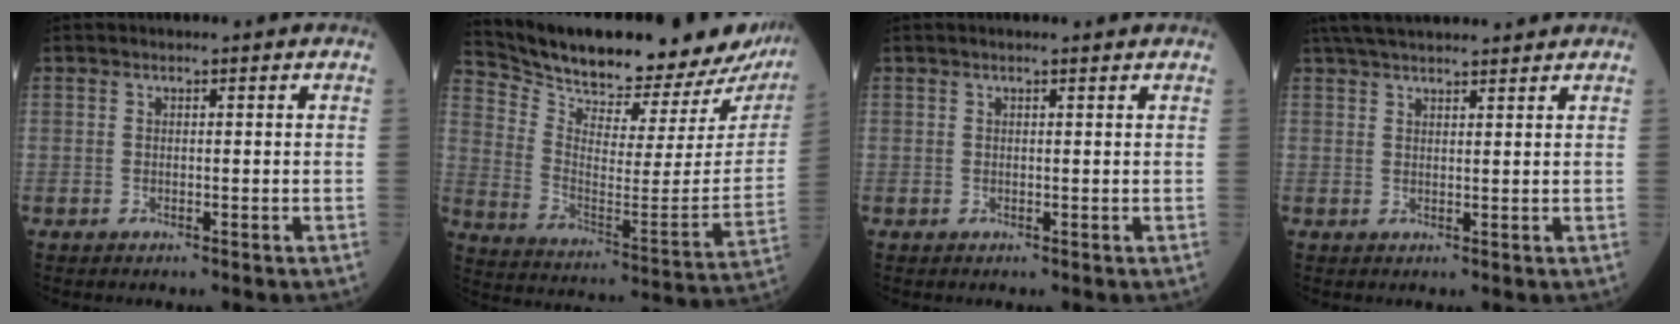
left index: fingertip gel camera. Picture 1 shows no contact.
{"total": 28.3, "force": [26.1, 5.5, 9.2], "torque": [-0.169, -0.088, 0.354]}
{"total": 1.7, "force": [1.5, -0.1, 0.8], "torque": [-0.013, 0.011, 0.021]}
{"total": 11.2, "force": [9.9, 1.4, 5.0], "torque": [-0.086, 0.041, 0.151]}